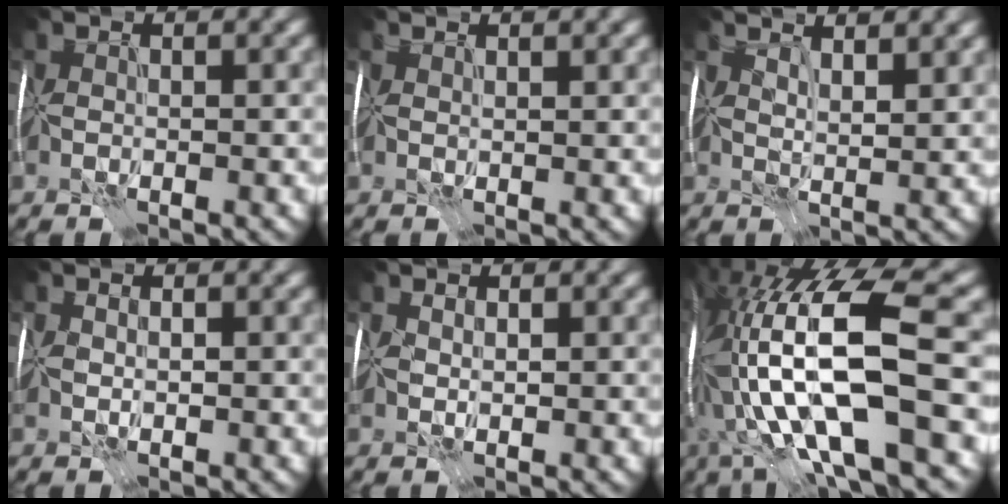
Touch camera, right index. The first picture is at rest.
{"total": 1.7, "force": [1.6, 0.3, 0.5], "torque": [-0.008, 0.011, 0.011]}
{"total": 5.5, "force": [4.2, 1.5, 3.3], "torque": [-0.039, 0.030, 0.044]}
{"total": 0.8, "force": [0.4, -0.1, -0.7], "torque": [-0.004, 0.001, 0.008]}
{"total": 1.2, "force": [0.9, 0.2, -0.7], "torque": [-0.006, 0.004, 0.015]}
{"total": 16.3, "force": [-1.1, 4.9, 15.5], "torque": [-0.302, 0.001, 0.001]}